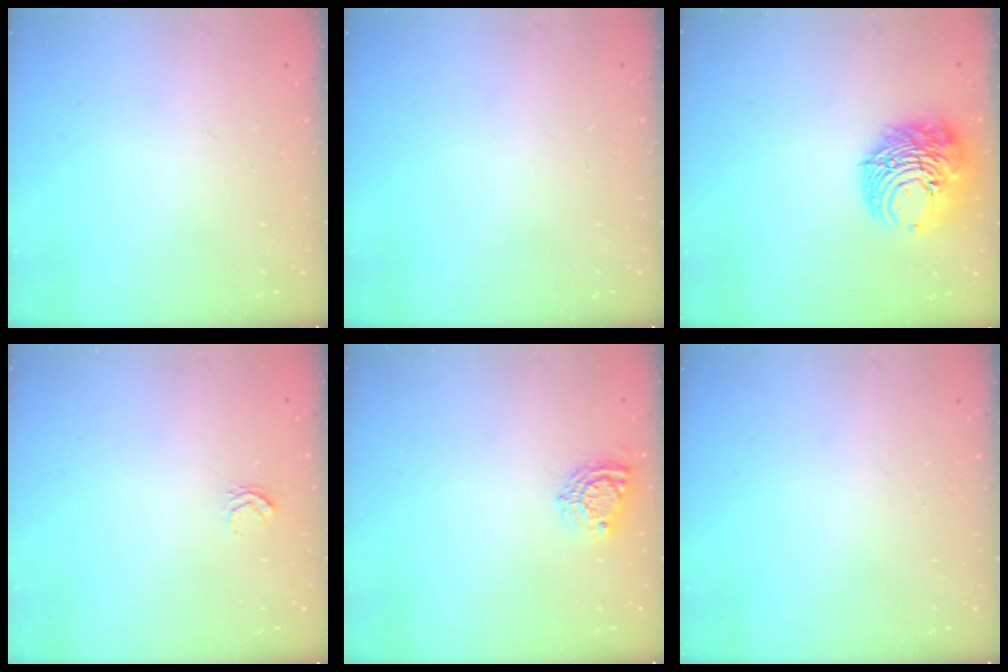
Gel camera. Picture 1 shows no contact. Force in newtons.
{"total": 0.0}
{"total": 12.2, "press": 12.2, "slide": 1.3}
{"total": 2.6, "press": 2.6, "slide": 0.2}
{"total": 7.5, "press": 7.5, "slide": 0.2}
{"total": 0.0}